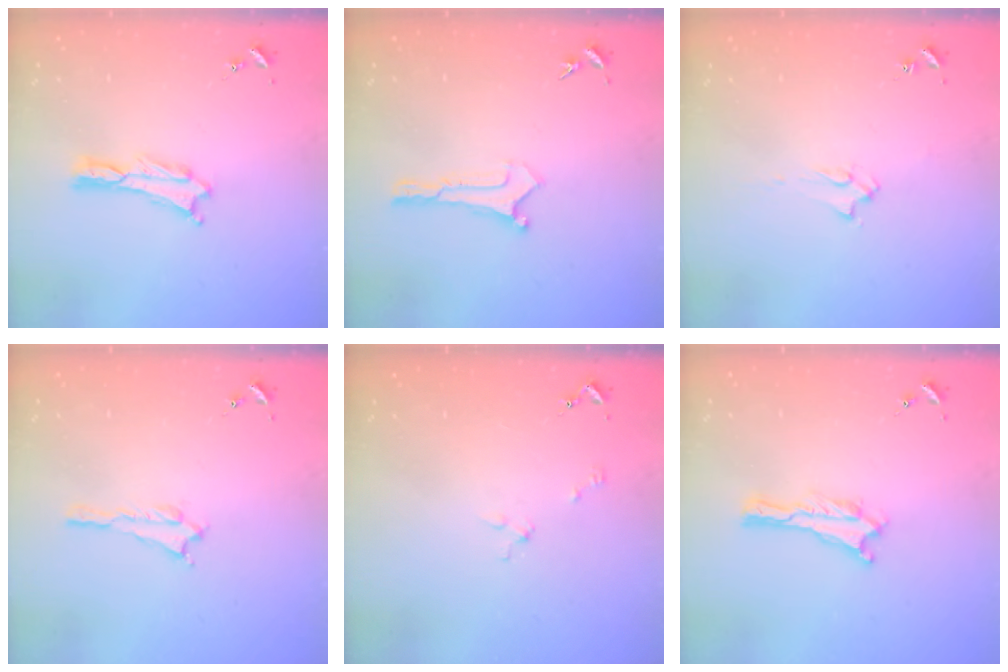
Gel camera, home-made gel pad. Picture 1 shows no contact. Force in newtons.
{"total": 0.0}
{"total": 2.0, "press": 2.0, "slide": 0.3}
{"total": 0.6, "press": 0.6, "slide": 0.2}
{"total": 2.0, "press": 2.0, "slide": 0.2}
{"total": 0.0}